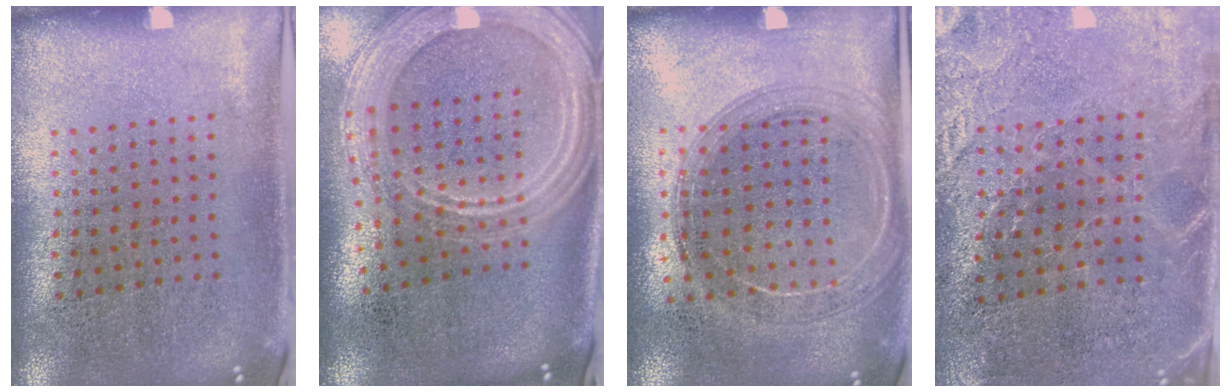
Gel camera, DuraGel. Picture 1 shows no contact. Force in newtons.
{"total": 2.7, "press": 2.3, "slide": 1.5}
{"total": 1.5, "press": 1.5, "slide": 0.2}
{"total": 2.9, "press": 2.7, "slide": 1.0}